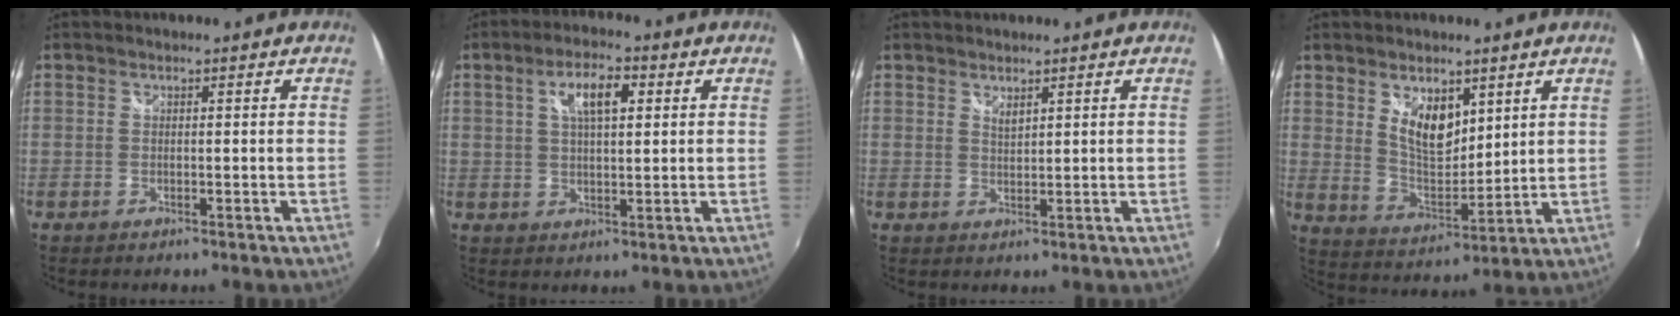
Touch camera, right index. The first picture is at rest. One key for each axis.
{"total": 6.8, "fx": 2.2, "fy": 2.5, "fz": 5.9, "tx": -0.104, "ty": 0.012, "tz": 0.039}
{"total": 1.6, "fx": 1.4, "fy": 0.4, "fz": 0.7, "tx": -0.012, "ty": -0.001, "tz": 0.025}
{"total": 8.7, "fx": 4.2, "fy": 4.6, "fz": 6.0, "tx": -0.099, "ty": -0.004, "tz": 0.084}